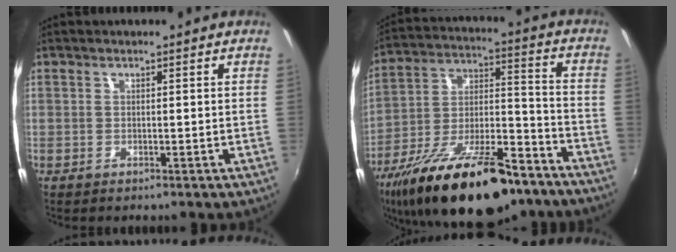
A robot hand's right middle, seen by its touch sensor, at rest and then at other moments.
{"total": 25.7, "force": [-17.2, 9.1, 16.8], "torque": [-0.302, -0.021, -0.267]}